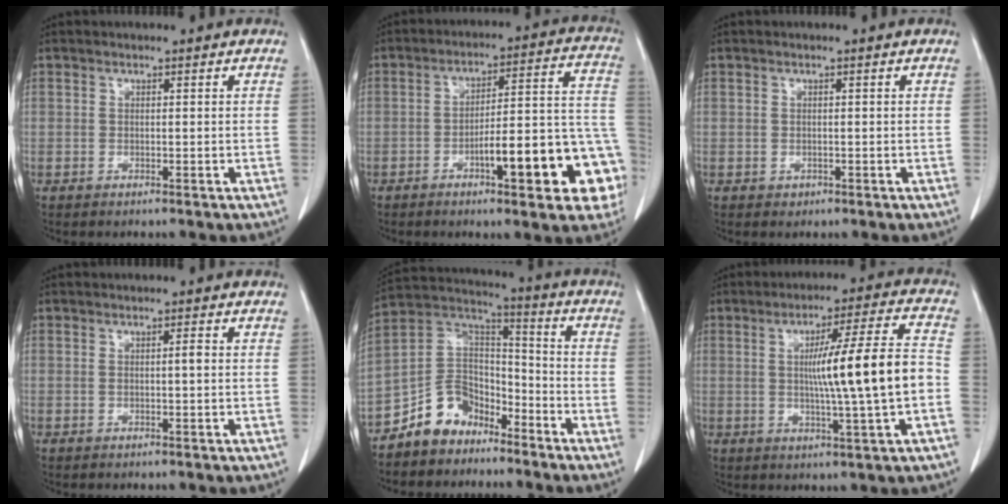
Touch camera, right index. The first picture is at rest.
{"total": 16.8, "force": [-6.2, 3.3, 15.3], "torque": [-0.141, 0.042, -0.075]}
{"total": 0.8, "force": [-0.2, 0.7, 0.1], "torque": [-0.003, 0.003, -0.001]}
{"total": 1.3, "force": [0.0, 0.1, 1.3], "torque": [-0.023, 0.002, 0.001]}
{"total": 10.2, "force": [-7.1, 6.8, 2.5], "torque": [-0.049, 0.054, -0.136]}
{"total": 12.9, "force": [-0.8, -0.6, 12.8], "torque": [-0.203, 0.006, -0.013]}